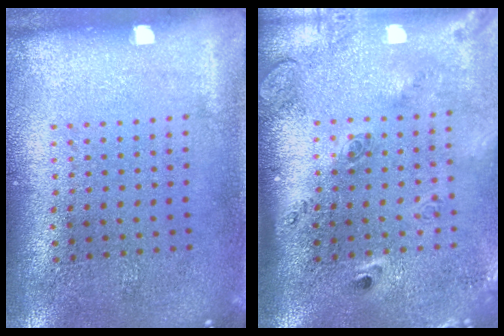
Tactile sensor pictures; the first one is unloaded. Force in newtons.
{"total": 2.8, "press": 1.9, "slide": 2.0}